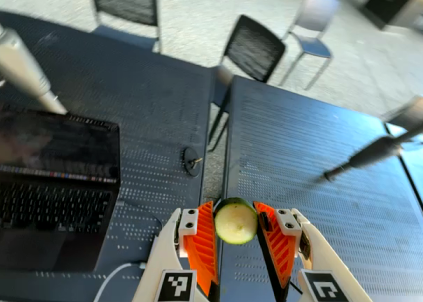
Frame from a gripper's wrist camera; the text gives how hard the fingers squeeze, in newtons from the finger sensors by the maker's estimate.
{"total": 8.0, "left": 7.7, "right": 8.2}